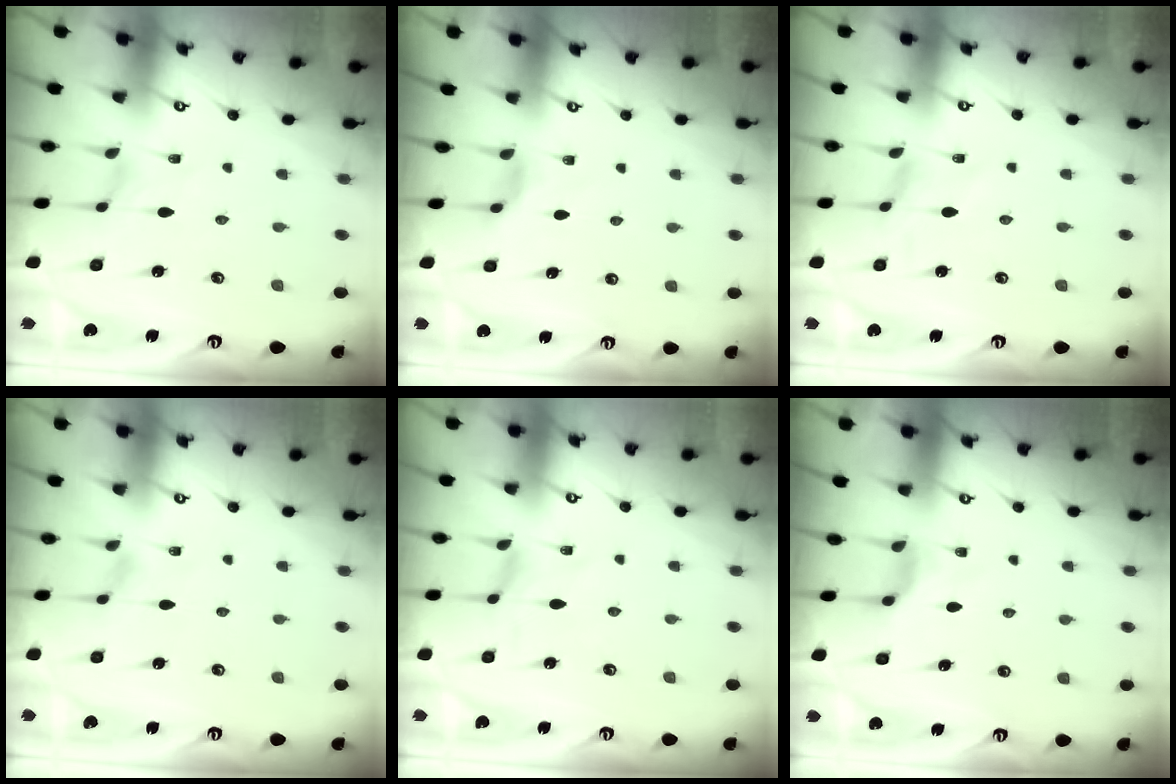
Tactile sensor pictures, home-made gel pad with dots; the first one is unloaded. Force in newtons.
{"total": 2.6, "press": 2.6, "slide": 0.4}
{"total": 0.0}
{"total": 0.0}
{"total": 0.0}
{"total": 5.1, "press": 5.0, "slide": 0.7}